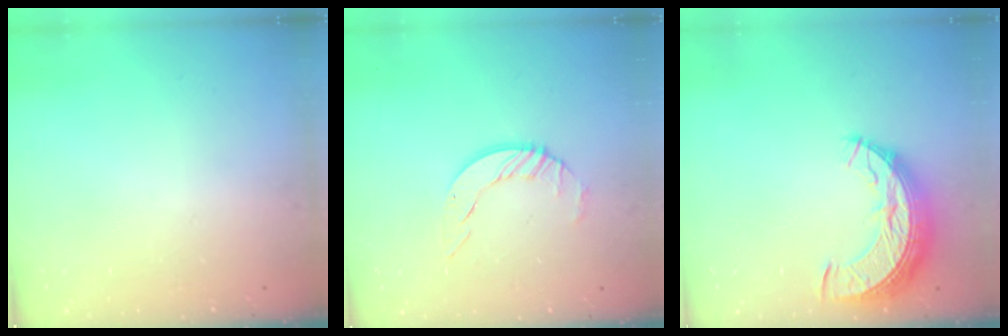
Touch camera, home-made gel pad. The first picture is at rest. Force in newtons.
{"total": 4.9, "press": 4.9, "slide": 0.3}
{"total": 10.0, "press": 10.0, "slide": 0.7}